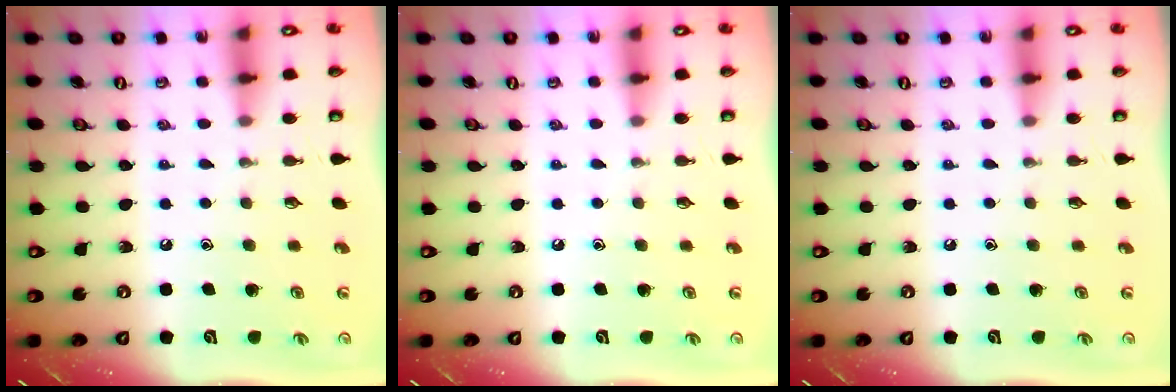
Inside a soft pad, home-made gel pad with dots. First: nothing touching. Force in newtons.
{"total": 0.0}
{"total": 0.0}